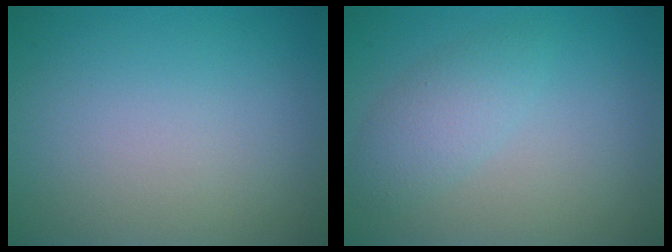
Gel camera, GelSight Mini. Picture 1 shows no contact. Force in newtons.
{"total": 2.5, "press": 2.5, "slide": 0.1}